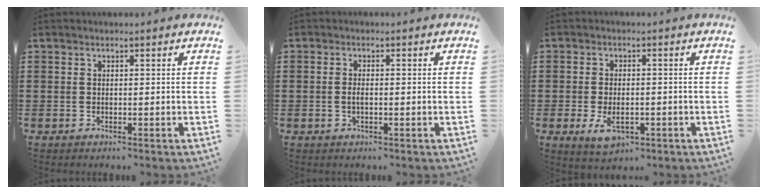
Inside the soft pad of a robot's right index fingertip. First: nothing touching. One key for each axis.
{"total": 1.5, "fx": -0.5, "fy": 0.4, "fz": 1.4, "tx": -0.024, "ty": -0.003, "tz": -0.010}
{"total": 4.1, "fx": -1.5, "fy": 2.3, "fz": 3.1, "tx": -0.068, "ty": -0.002, "tz": -0.030}